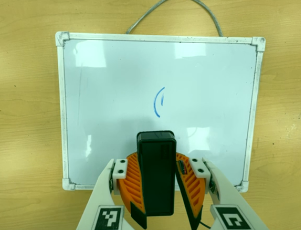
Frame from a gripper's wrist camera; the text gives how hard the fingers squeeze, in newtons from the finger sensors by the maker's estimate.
{"total": 9.4, "left": 9.6, "right": 9.1}